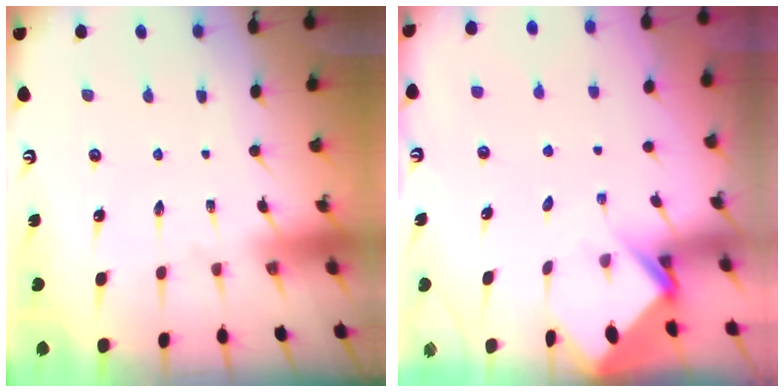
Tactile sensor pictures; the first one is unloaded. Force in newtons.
{"total": 3.9, "press": 3.9, "slide": 0.2}